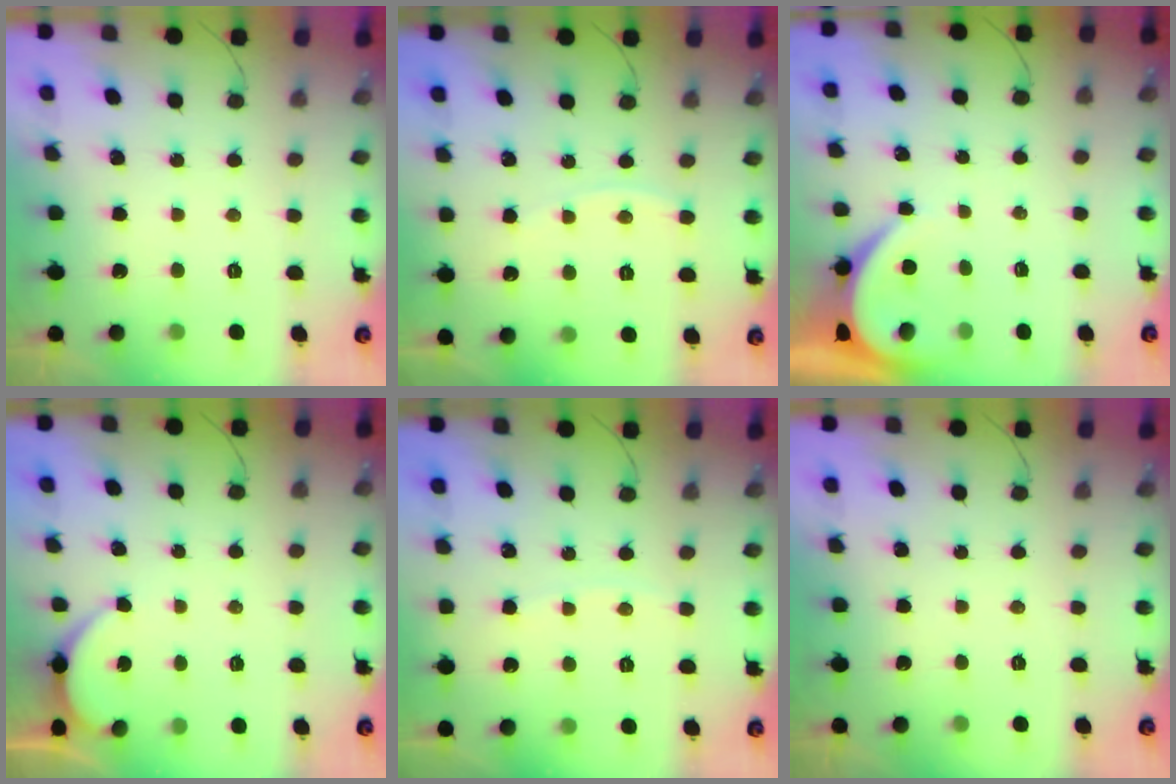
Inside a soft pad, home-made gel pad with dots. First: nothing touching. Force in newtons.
{"total": 2.8, "press": 2.8, "slide": 0.4}
{"total": 3.9, "press": 3.8, "slide": 0.5}
{"total": 2.8, "press": 2.8, "slide": 0.3}
{"total": 2.0, "press": 2.0, "slide": 0.4}
{"total": 0.0}